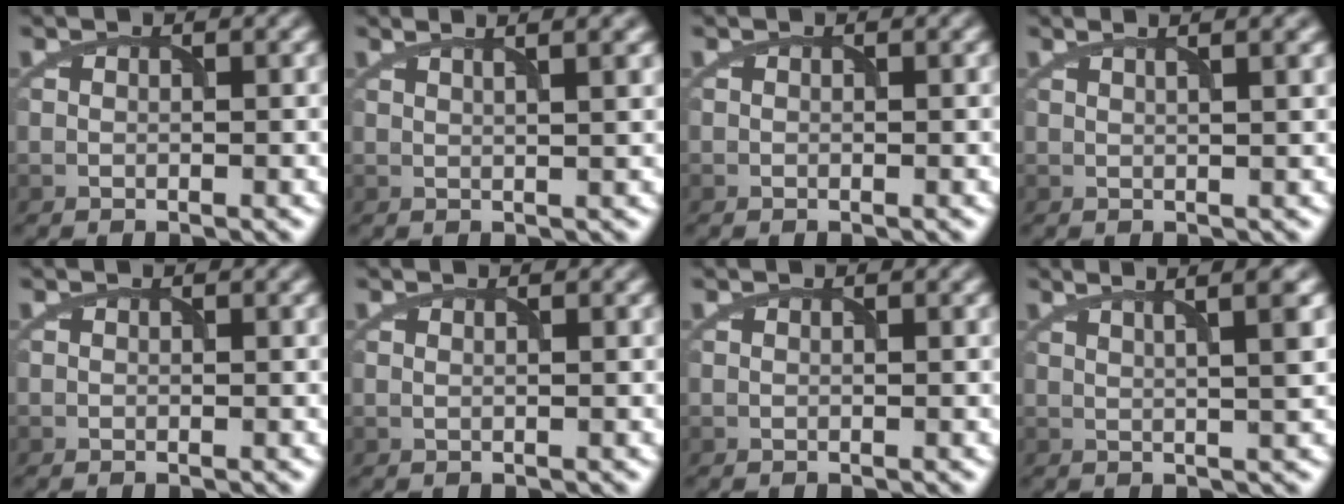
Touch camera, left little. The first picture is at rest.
{"total": 5.4, "force": [3.2, 1.9, 3.9], "torque": [-0.025, 0.032, 0.011]}
{"total": 0.0}
{"total": 4.9, "force": [2.8, 1.8, 3.5], "torque": [-0.018, 0.029, 0.005]}
{"total": 0.0}
{"total": 0.7, "force": [0.4, 0.2, 0.5], "torque": [-0.006, -0.007, 0.000]}
{"total": 0.0}
{"total": 7.0, "force": [3.7, 2.4, 5.4], "torque": [-0.048, 0.044, 0.026]}